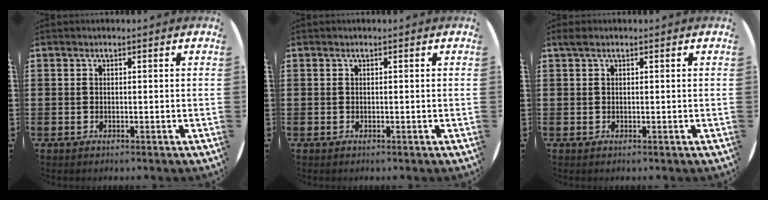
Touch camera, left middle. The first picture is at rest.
{"total": 0.0}
{"total": 0.7, "force": [0.4, 0.3, 0.4], "torque": [-0.008, 0.004, 0.007]}